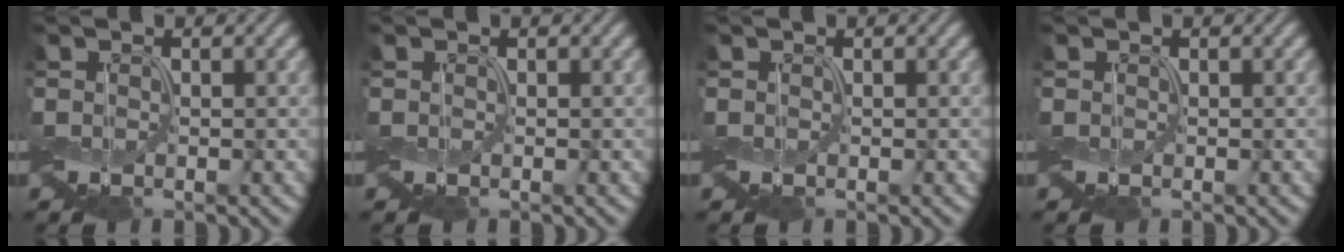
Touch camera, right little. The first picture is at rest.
{"total": 0.0}
{"total": 0.0}
{"total": 0.0}